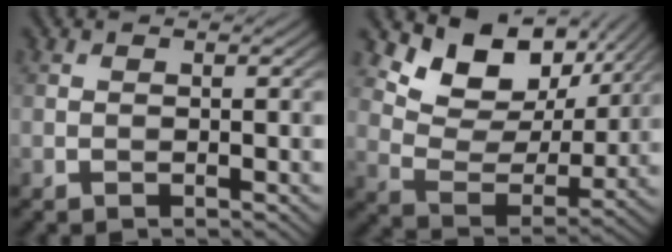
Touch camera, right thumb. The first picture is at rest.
{"total": 11.9, "force": [7.3, 6.9, 6.4], "torque": [-0.127, -0.009, 0.129]}